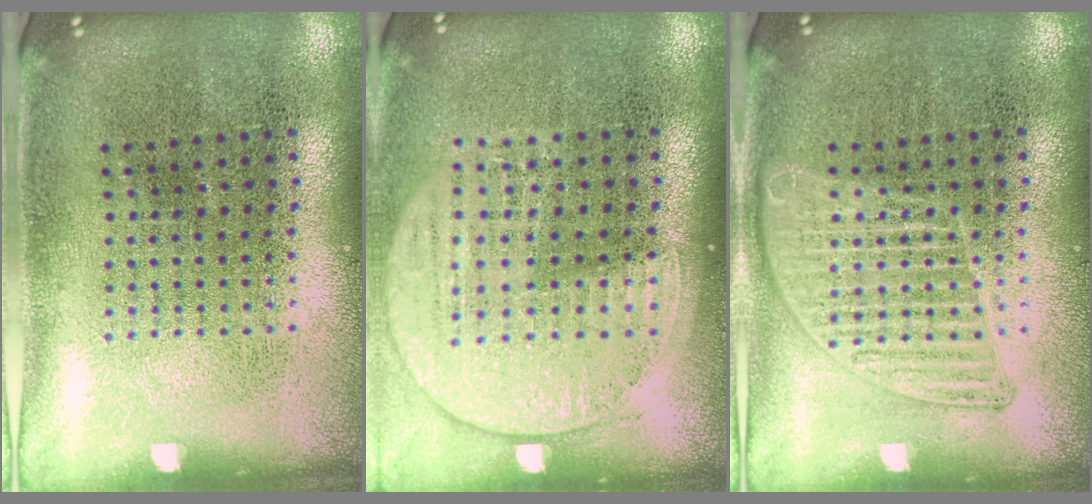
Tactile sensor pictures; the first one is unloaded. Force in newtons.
{"total": 1.4, "press": 1.3, "slide": 0.5}
{"total": 2.1, "press": 2.1, "slide": 0.3}